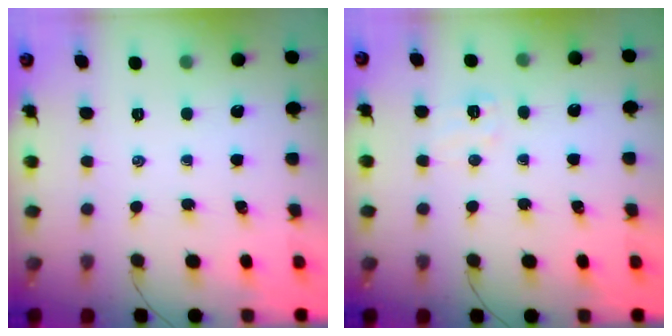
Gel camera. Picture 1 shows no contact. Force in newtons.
{"total": 5.9, "press": 5.7, "slide": 1.5}